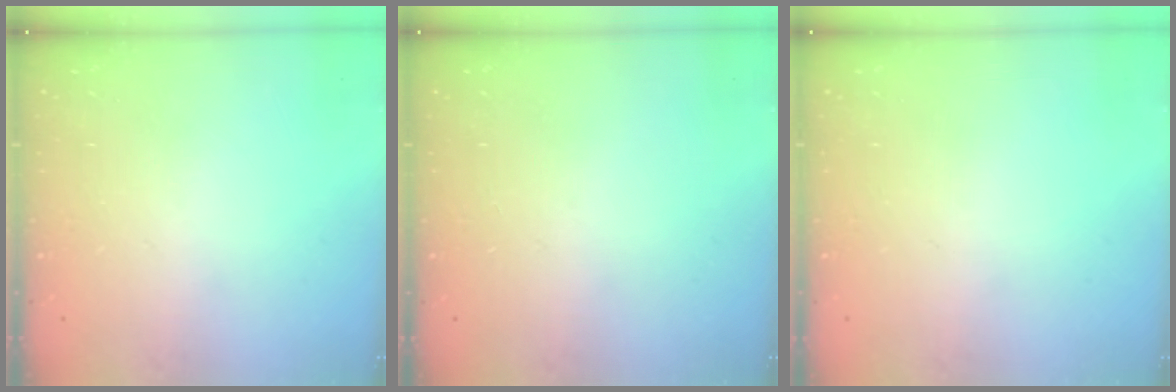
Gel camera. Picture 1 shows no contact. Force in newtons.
{"total": 0.0}
{"total": 0.0}